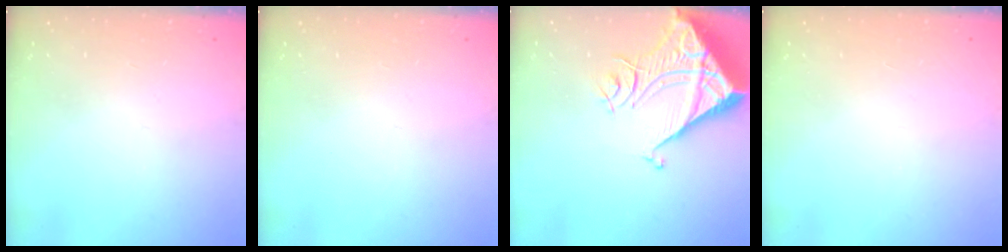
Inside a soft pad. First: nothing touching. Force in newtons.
{"total": 0.0}
{"total": 10.3, "press": 10.3, "slide": 1.3}
{"total": 1.6, "press": 1.5, "slide": 0.1}